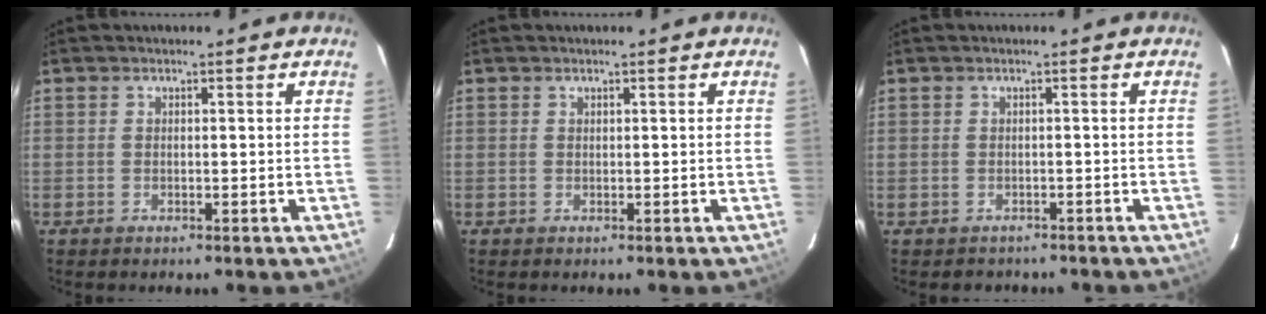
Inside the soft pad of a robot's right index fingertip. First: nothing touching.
{"total": 0.0}
{"total": 2.4, "force": [-1.5, 1.9, 0.1], "torque": [0.003, 0.013, -0.013]}